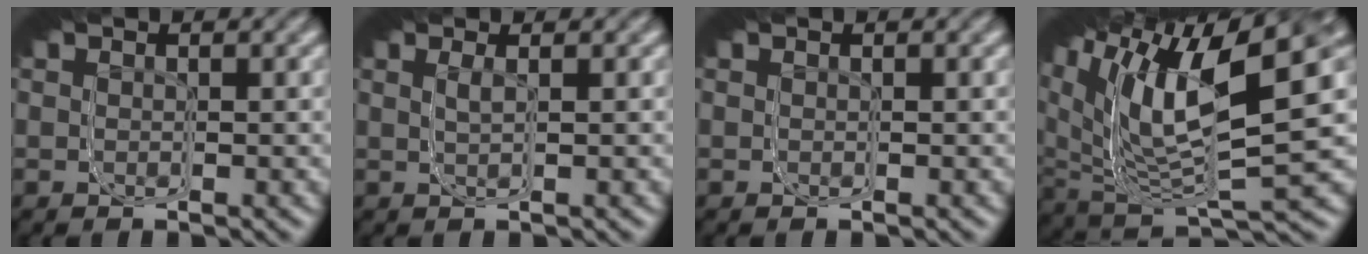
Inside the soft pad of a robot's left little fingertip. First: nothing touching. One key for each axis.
{"total": 1.2, "fx": 0.6, "fy": 0.0, "fz": 1.0, "tx": -0.031, "ty": 0.012, "tz": 0.005}
{"total": 0.0}
{"total": 16.3, "fx": 2.8, "fy": 9.2, "fz": 13.1, "tx": -0.203, "ty": 0.024, "tz": 0.014}